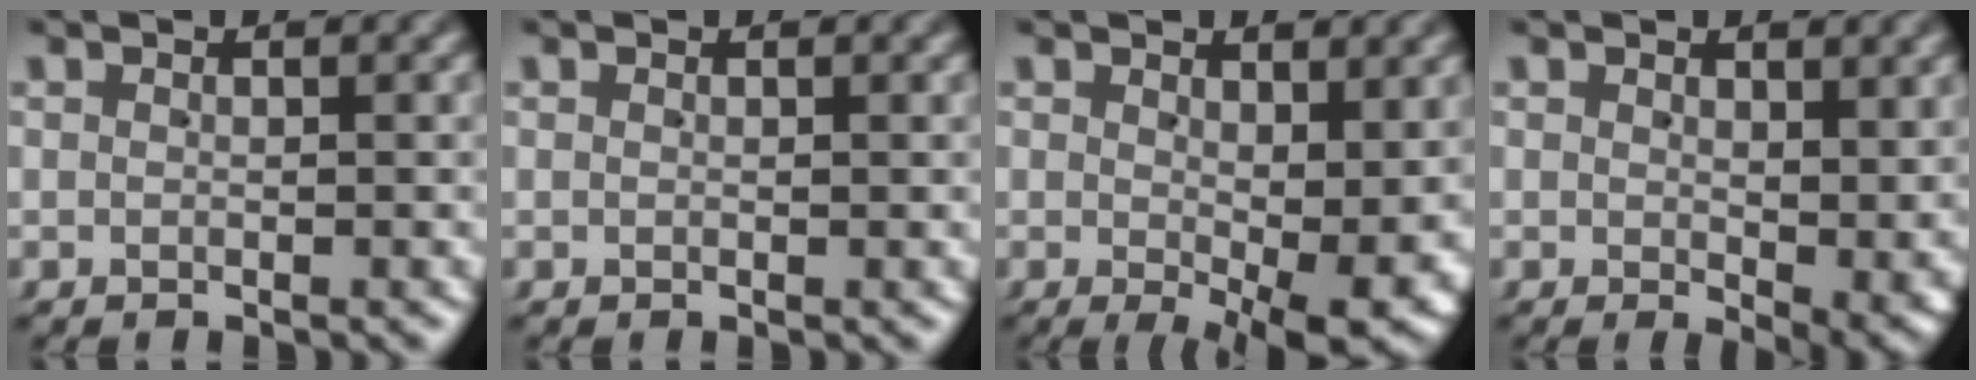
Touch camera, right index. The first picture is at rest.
{"total": 0.0}
{"total": 5.6, "force": [-0.9, 1.5, 5.3], "torque": [-0.072, -0.026, -0.003]}
{"total": 2.8, "force": [0.5, 1.1, 2.5], "torque": [-0.022, -0.008, 0.012]}